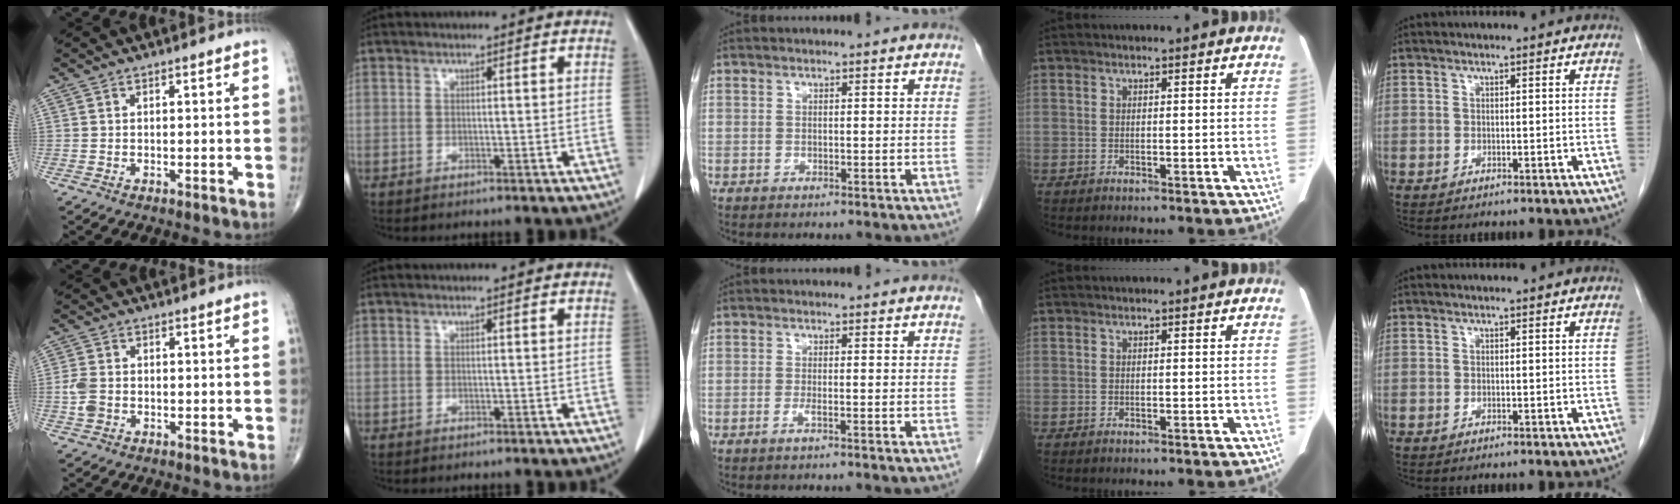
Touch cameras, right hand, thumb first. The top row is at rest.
{"thumb": {"total": 3.7, "force": [-0.8, 2.6, 2.5], "torque": [-0.060, 0.007, -0.016]}, "middle": {"total": 1.3, "force": [-0.7, -0.2, 1.1], "torque": [-0.022, -0.002, -0.013]}}